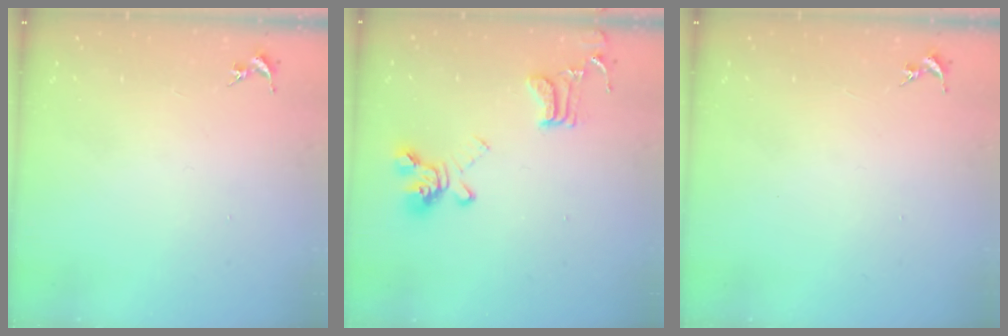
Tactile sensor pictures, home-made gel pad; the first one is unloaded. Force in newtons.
{"total": 16.4, "press": 16.3, "slide": 1.5}
{"total": 0.0}